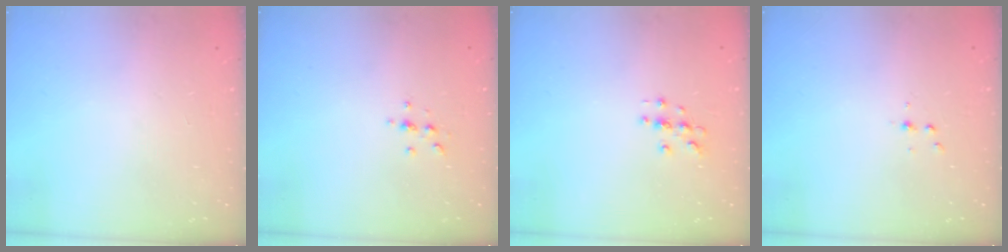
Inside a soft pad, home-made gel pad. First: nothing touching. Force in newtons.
{"total": 2.3, "press": 2.2, "slide": 0.2}
{"total": 2.9, "press": 2.9, "slide": 0.3}
{"total": 3.2, "press": 3.1, "slide": 0.4}